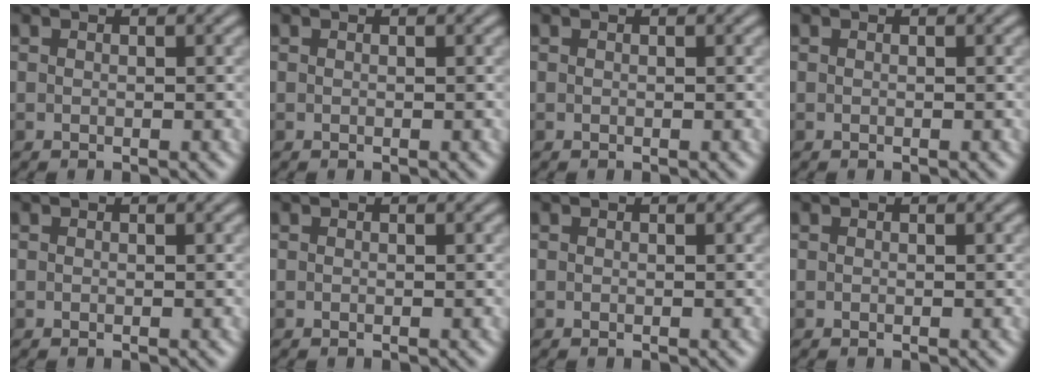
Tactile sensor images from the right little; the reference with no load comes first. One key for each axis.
{"total": 0.0}
{"total": 0.0}
{"total": 0.0}
{"total": 0.0}
{"total": 0.0}
{"total": 0.0}
{"total": 0.0}